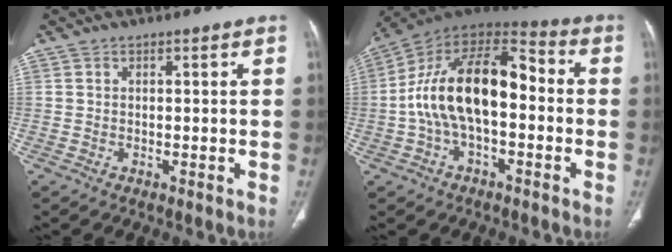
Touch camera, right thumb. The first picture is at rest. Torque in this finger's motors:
{"motor_torque": [2.69, 2.32, 1.63, -1.14, 0.61]}